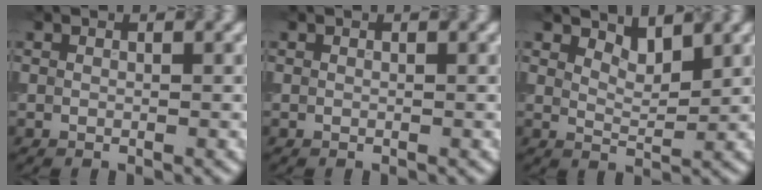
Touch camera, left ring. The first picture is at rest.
{"total": 0.0}
{"total": 2.3, "force": [2.1, 0.5, 0.8], "torque": [-0.018, -0.009, 0.036]}